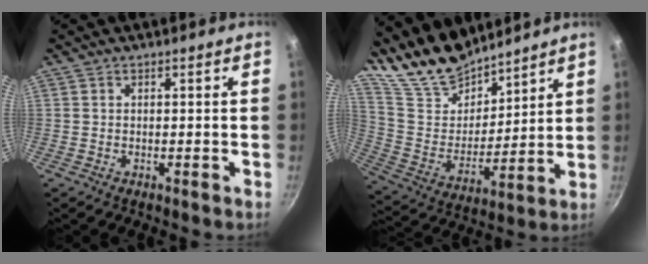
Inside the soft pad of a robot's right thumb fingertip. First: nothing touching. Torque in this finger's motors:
{"motor_torque": [-2.09, 2.27, -0.85, 1.29, 0.02]}